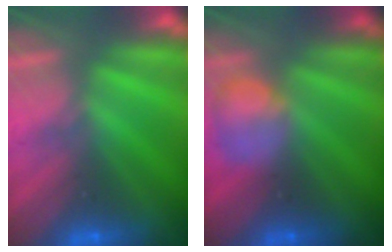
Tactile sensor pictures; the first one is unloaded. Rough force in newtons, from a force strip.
{"total": 2.3}